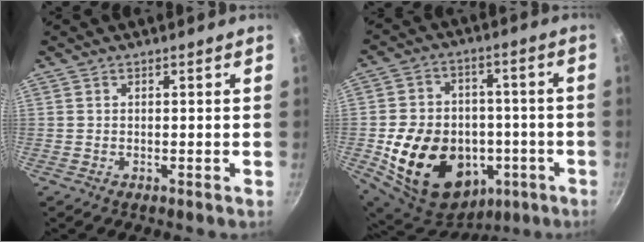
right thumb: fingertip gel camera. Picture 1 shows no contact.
{"total": 23.2, "force": [-5.5, 17.9, 13.8], "torque": [-0.224, 0.047, -0.063]}